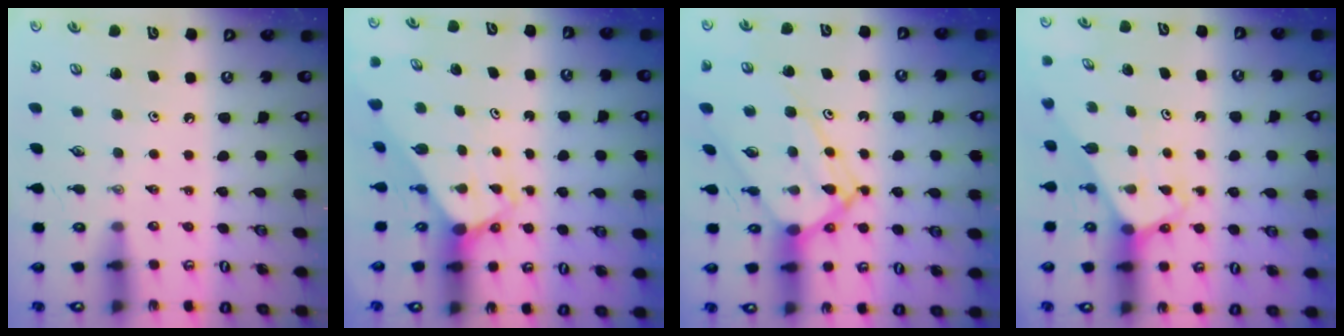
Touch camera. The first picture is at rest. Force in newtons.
{"total": 3.3, "press": 3.3, "slide": 0.3}
{"total": 12.3, "press": 12.2, "slide": 1.2}
{"total": 3.0, "press": 3.0, "slide": 0.2}